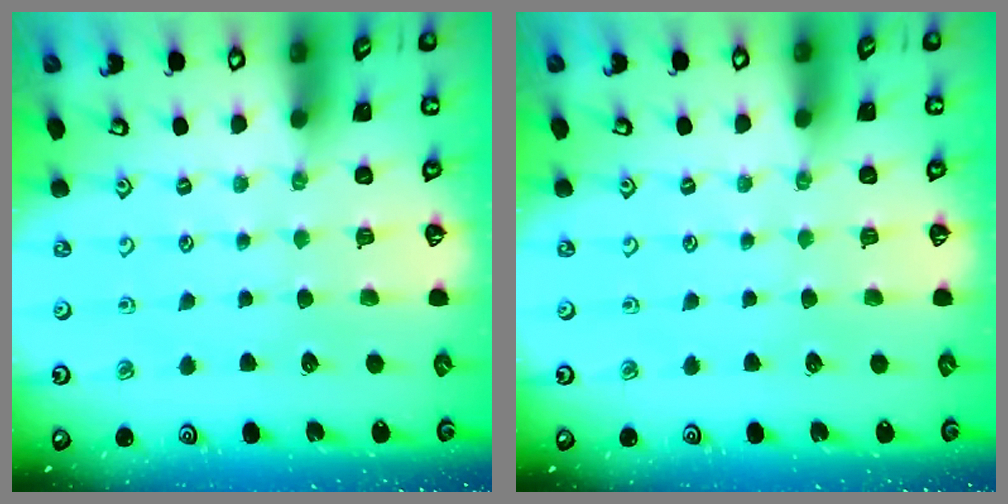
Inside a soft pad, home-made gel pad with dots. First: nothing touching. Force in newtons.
{"total": 0.0}